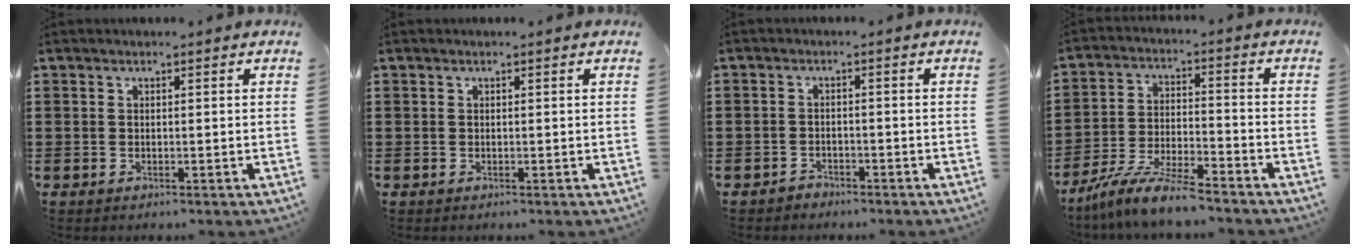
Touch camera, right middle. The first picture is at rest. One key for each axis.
{"total": 0.0}
{"total": 1.9, "fx": -1.7, "fy": 0.7, "fz": -0.2, "tx": -0.001, "ty": 0.005, "tz": -0.040}
{"total": 8.3, "fx": -7.5, "fy": 0.4, "fz": 3.5, "tx": -0.073, "ty": 0.002, "tz": -0.145}